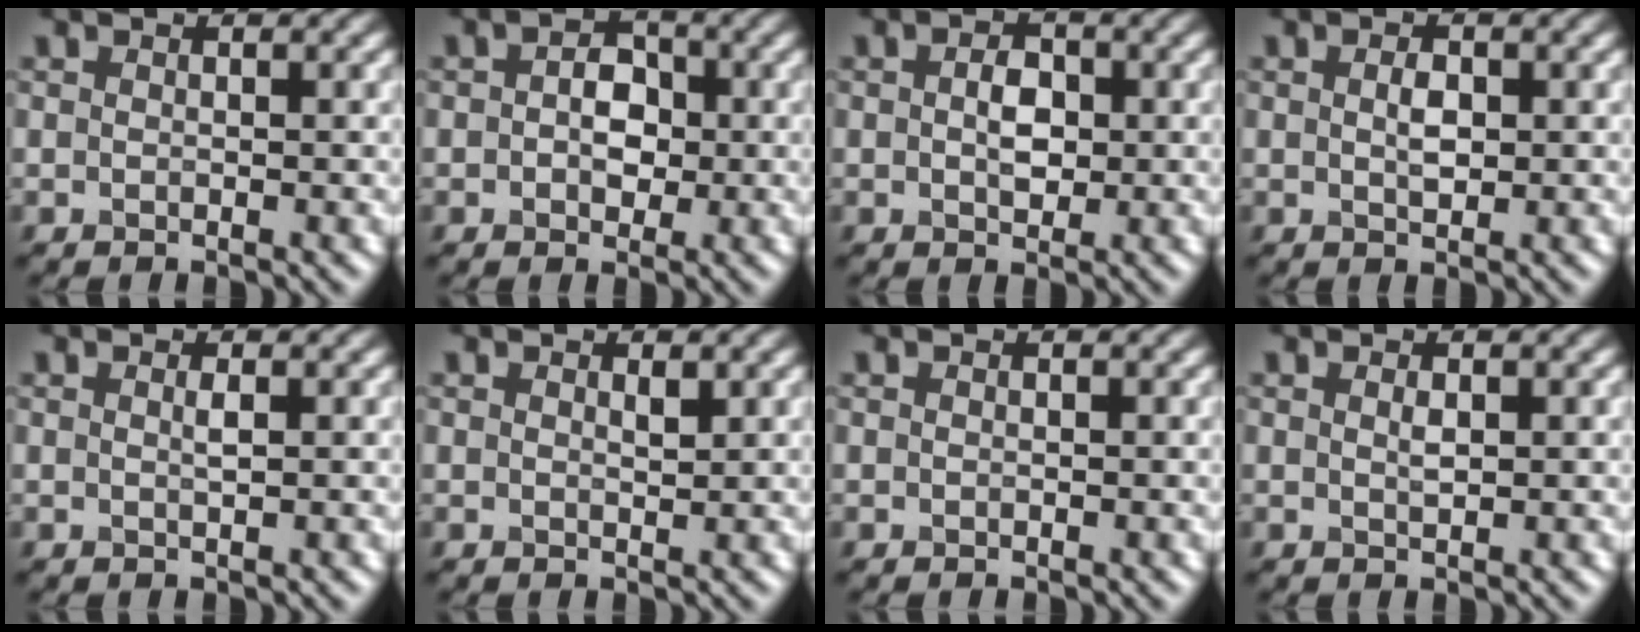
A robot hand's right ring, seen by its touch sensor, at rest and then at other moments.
{"total": 3.1, "force": [0.0, 2.3, 2.1], "torque": [-0.033, 0.004, -0.006]}
{"total": 2.6, "force": [0.1, 1.6, 2.0], "torque": [-0.036, 0.001, 0.001]}
{"total": 1.6, "force": [0.2, 0.9, 1.3], "torque": [-0.027, 0.000, 0.005]}
{"total": 0.7, "force": [0.2, 0.1, 0.6], "torque": [-0.012, 0.002, 0.003]}
{"total": 0.7, "force": [0.5, 0.2, 0.5], "torque": [-0.009, -0.003, 0.008]}
{"total": 0.0}
{"total": 0.7, "force": [0.3, 0.2, 0.6], "torque": [-0.013, 0.000, 0.006]}